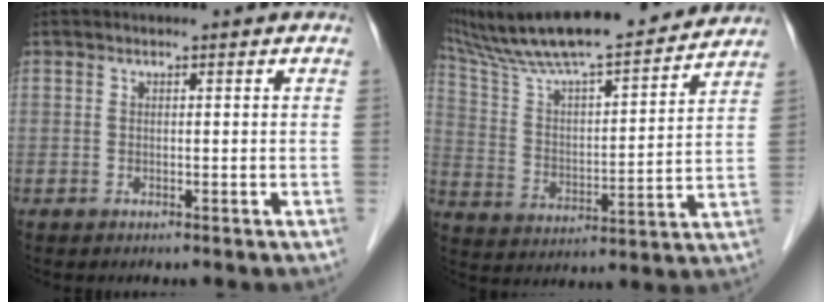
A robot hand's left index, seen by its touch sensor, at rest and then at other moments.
{"total": 23.2, "force": [20.4, 2.6, 10.8], "torque": [-0.190, 0.026, 0.322]}